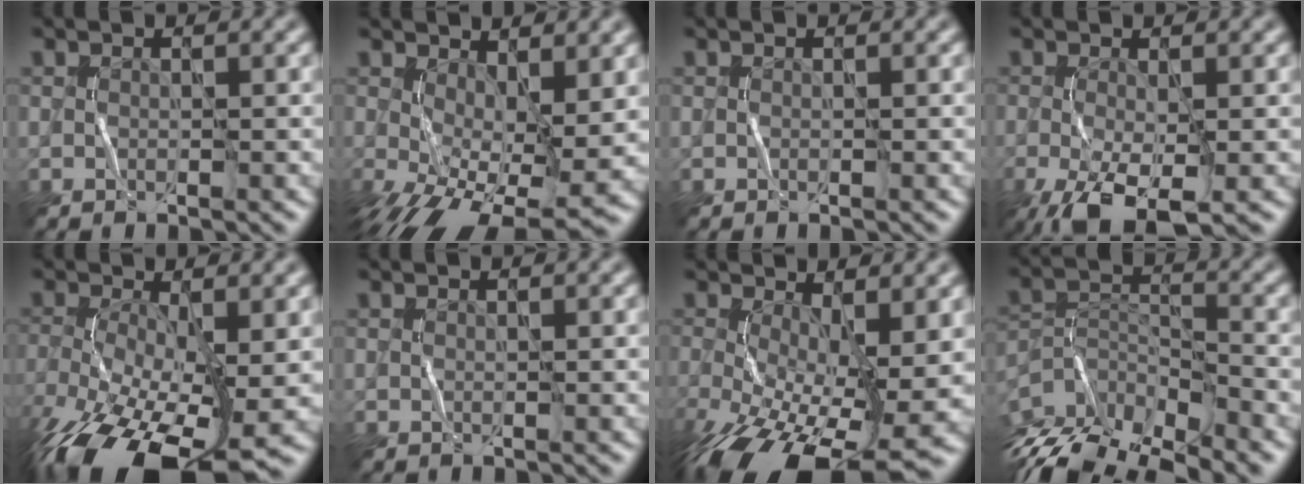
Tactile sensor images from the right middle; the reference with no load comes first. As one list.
[{"total": 9.1, "force": [-1.3, 4.3, 7.9], "torque": [-0.140, -0.017, -0.013]}, {"total": 0.0}, {"total": 7.1, "force": [-3.4, 2.7, 5.6], "torque": [-0.132, -0.021, -0.061]}, {"total": 13.3, "force": [-5.9, 5.6, 10.6], "torque": [-0.218, -0.039, -0.104]}, {"total": 0.0}, {"total": 13.4, "force": [-4.2, 6.0, 11.3], "torque": [-0.217, -0.041, -0.062]}, {"total": 10.3, "force": [-8.3, 3.4, 5.2], "torque": [-0.113, -0.013, -0.145]}]